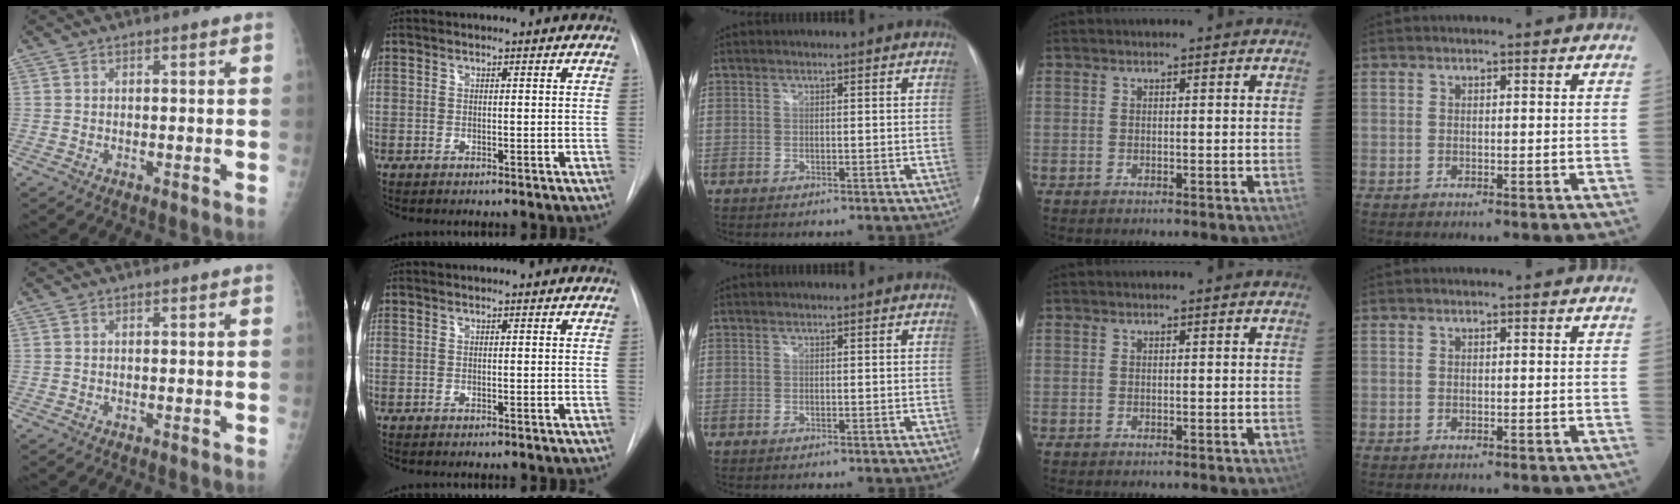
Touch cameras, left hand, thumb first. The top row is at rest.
{}